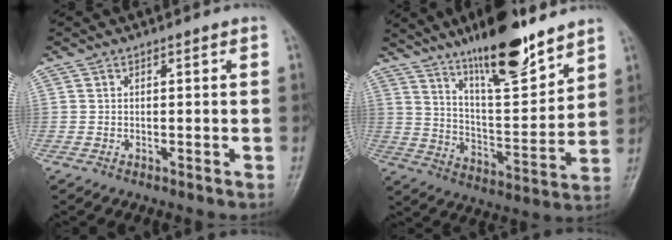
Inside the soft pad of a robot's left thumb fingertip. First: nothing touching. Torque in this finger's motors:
{"motor_torque": [2.76, 0.91, 1.57, -1.20, 0.50]}